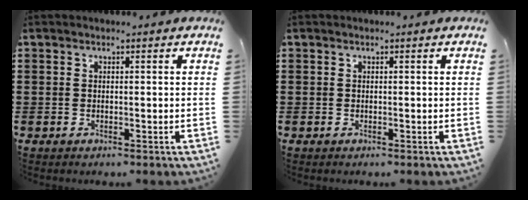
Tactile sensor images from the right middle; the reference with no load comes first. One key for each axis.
{"total": 0.0}